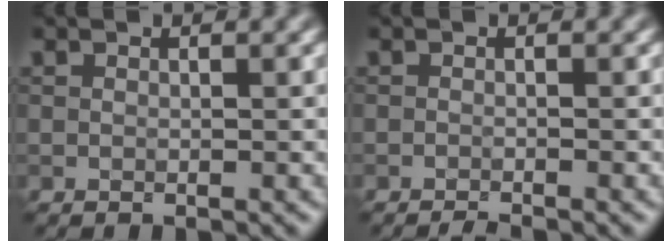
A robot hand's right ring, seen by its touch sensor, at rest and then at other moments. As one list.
[{"total": 1.1, "force": [-1.0, 0.1, 0.5], "torque": [-0.001, 0.000, -0.021]}]